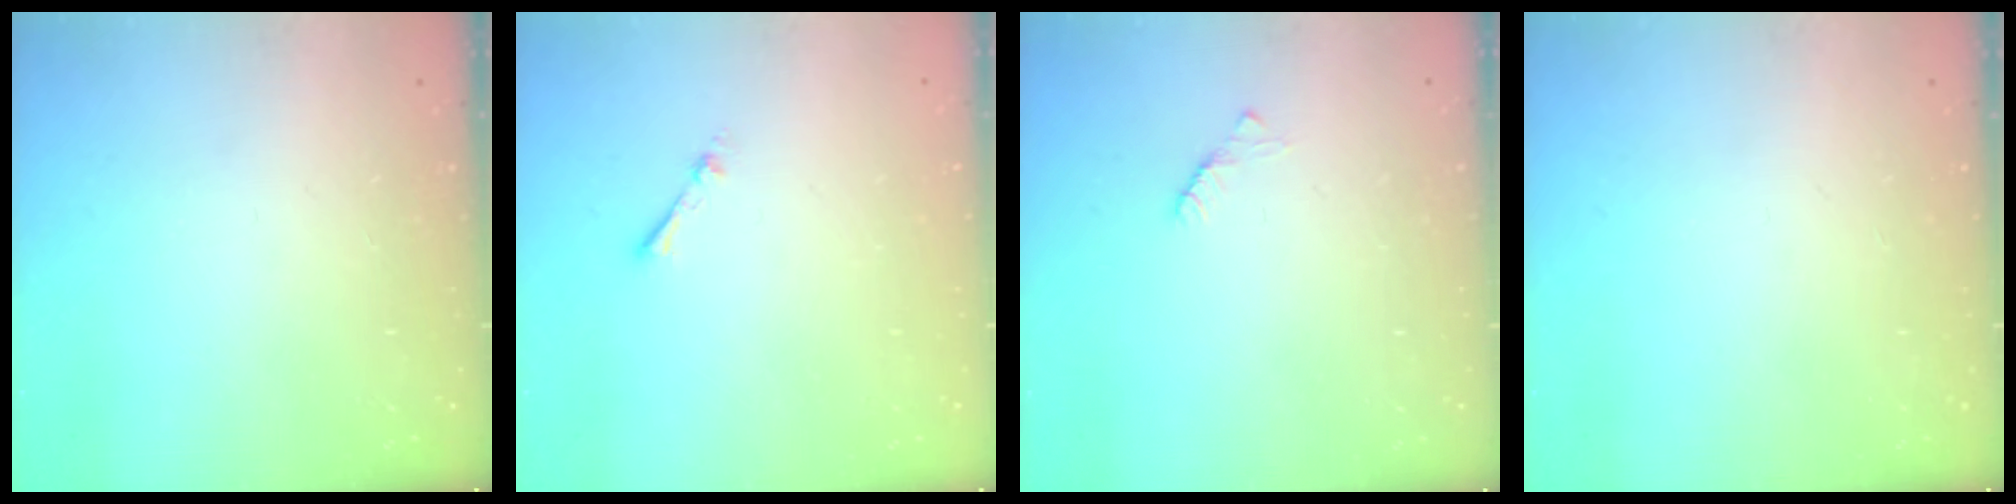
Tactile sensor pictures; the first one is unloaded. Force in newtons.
{"total": 1.7, "press": 1.7, "slide": 0.2}
{"total": 2.2, "press": 2.2, "slide": 0.3}
{"total": 0.0}